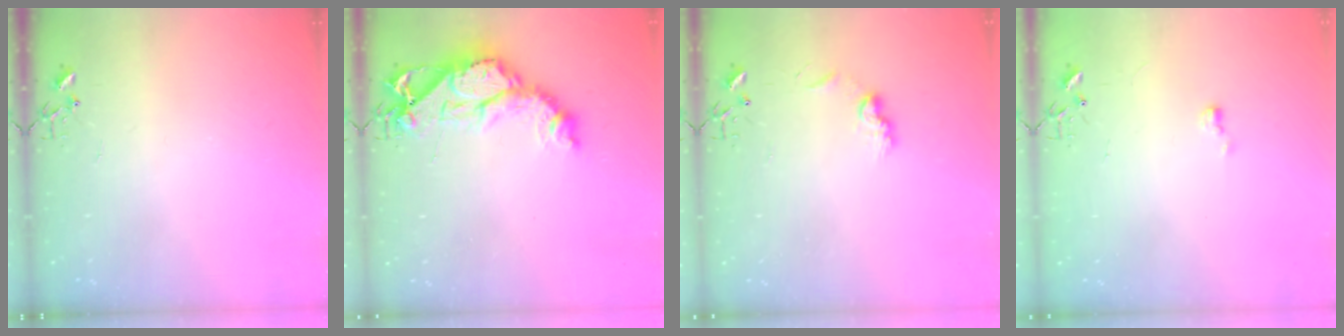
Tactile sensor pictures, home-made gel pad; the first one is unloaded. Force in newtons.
{"total": 15.7, "press": 15.6, "slide": 1.4}
{"total": 7.5, "press": 7.5, "slide": 0.2}
{"total": 4.5, "press": 4.5, "slide": 0.4}